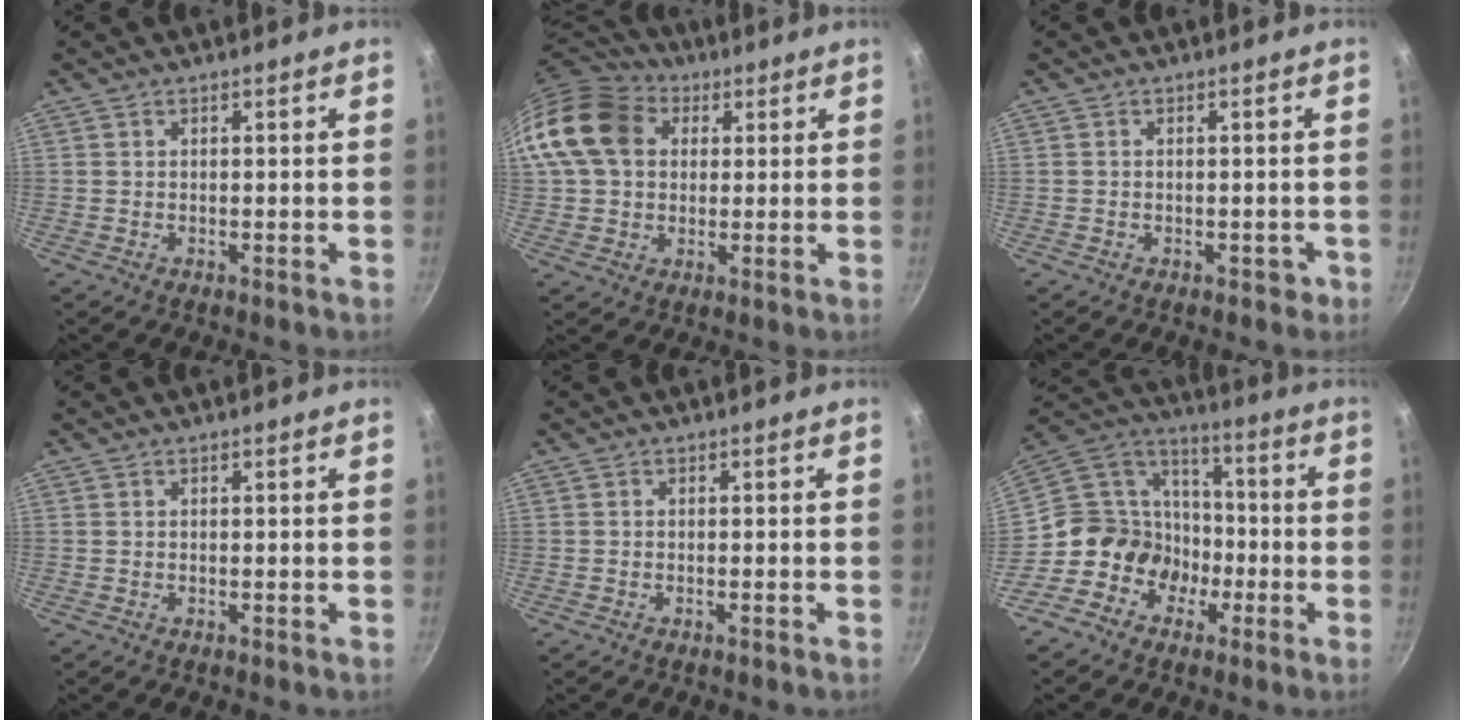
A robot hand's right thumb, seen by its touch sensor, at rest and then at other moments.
{"total": 15.1, "force": [3.7, 11.8, 8.7], "torque": [-0.152, 0.024, 0.052]}
{"total": 1.7, "force": [-0.8, 1.2, 0.8], "torque": [0.000, 0.015, 0.000]}
{"total": 0.0}
{"total": 0.5, "force": [-0.4, 0.0, 0.4], "torque": [-0.012, 0.004, -0.007]}
{"total": 13.6, "force": [-5.2, 11.9, 4.0], "torque": [-0.003, 0.062, -0.107]}